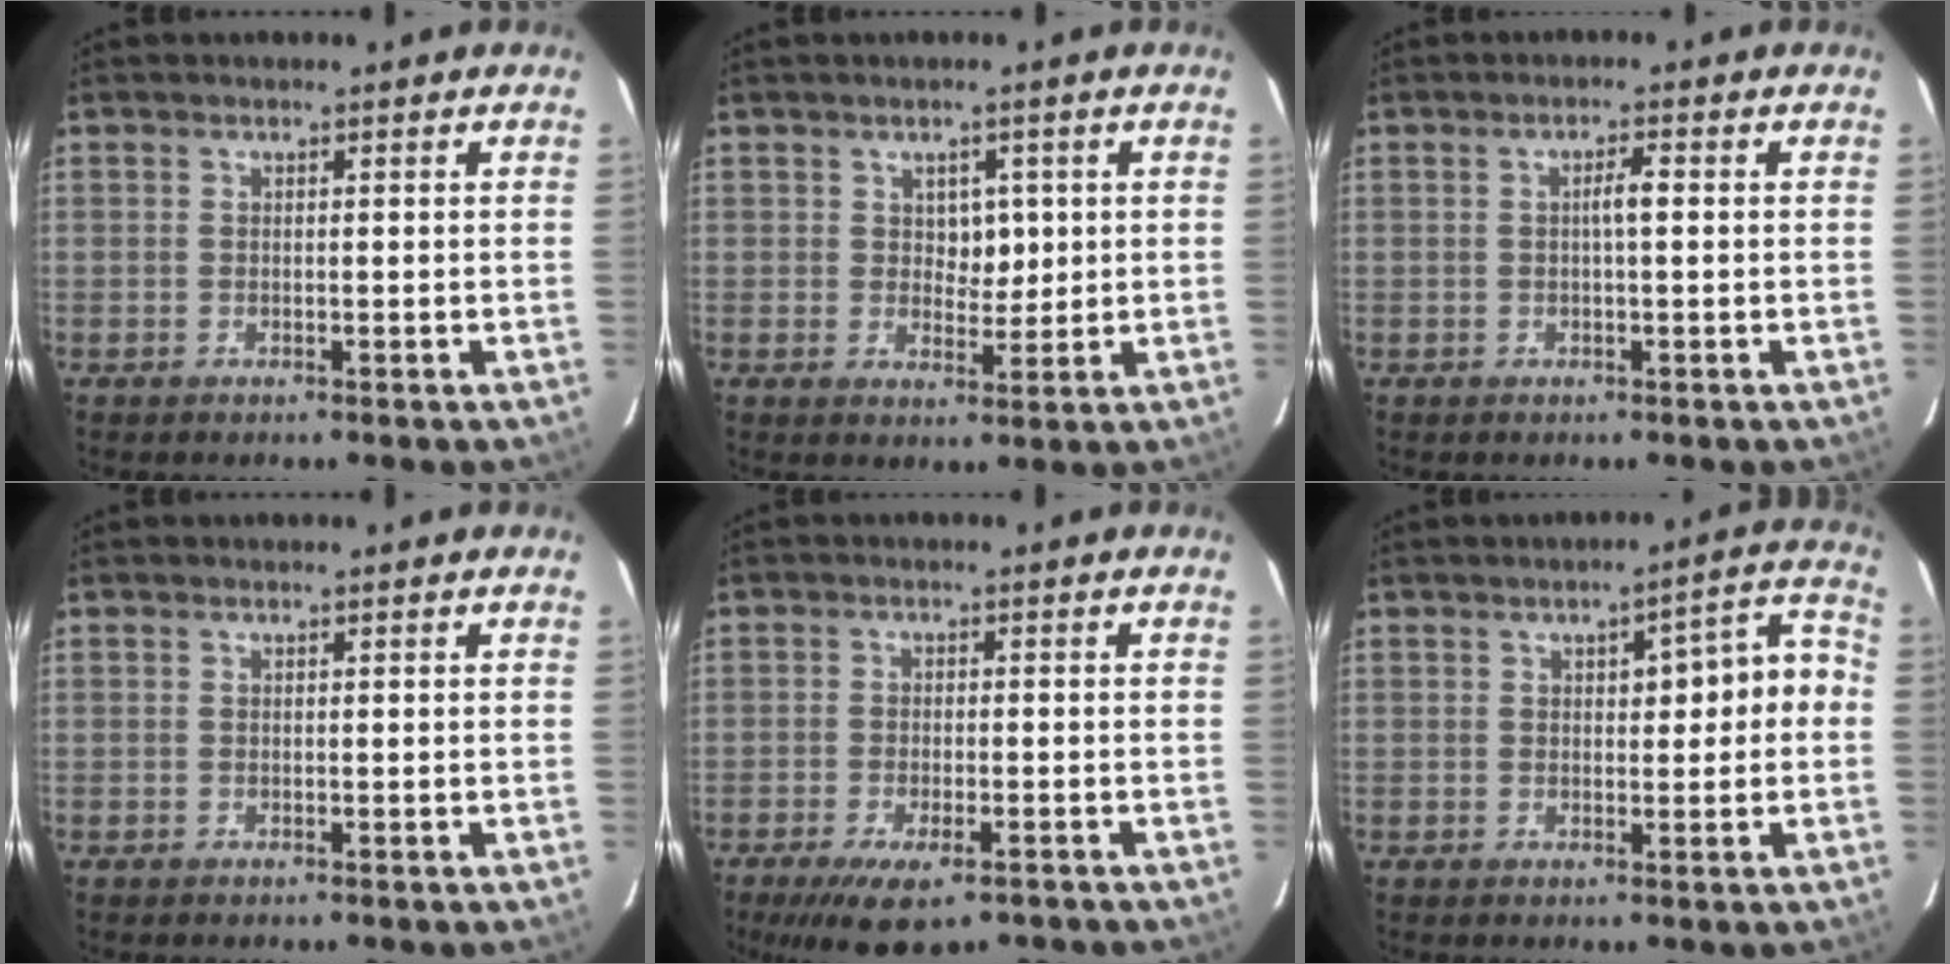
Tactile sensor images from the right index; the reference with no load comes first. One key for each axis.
{"total": 3.5, "fx": 0.9, "fy": 2.4, "fz": 2.4, "tx": -0.027, "ty": 0.001, "tz": 0.017}
{"total": 2.1, "fx": 0.1, "fy": 0.2, "fz": 2.1, "tx": -0.036, "ty": 0.003, "tz": 0.000}
{"total": 0.0}
{"total": 8.0, "fx": -5.5, "fy": 2.5, "fz": 5.2, "tx": -0.084, "ty": -0.013, "tz": -0.087}
{"total": 7.3, "fx": 0.6, "fy": 2.1, "fz": 7.0, "tx": -0.087, "ty": 0.034, "tz": 0.009}